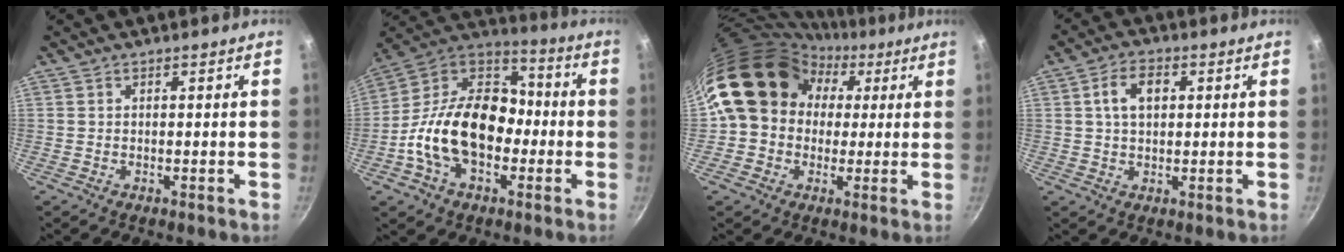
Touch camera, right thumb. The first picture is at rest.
{"total": 21.5, "force": [-4.2, 14.6, 15.2], "torque": [-0.234, 0.057, -0.090]}
{"total": 16.7, "force": [2.7, 14.2, 8.2], "torque": [-0.105, 0.047, 0.031]}
{"total": 6.3, "force": [1.5, 4.0, 4.6], "torque": [-0.066, 0.008, 0.023]}